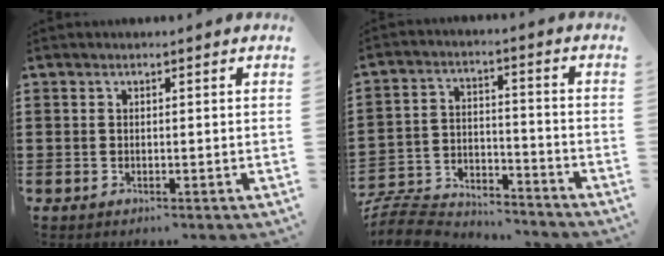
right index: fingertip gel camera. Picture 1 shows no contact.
{"total": 8.6, "force": [-8.2, 1.9, 1.6], "torque": [-0.046, 0.015, -0.167]}